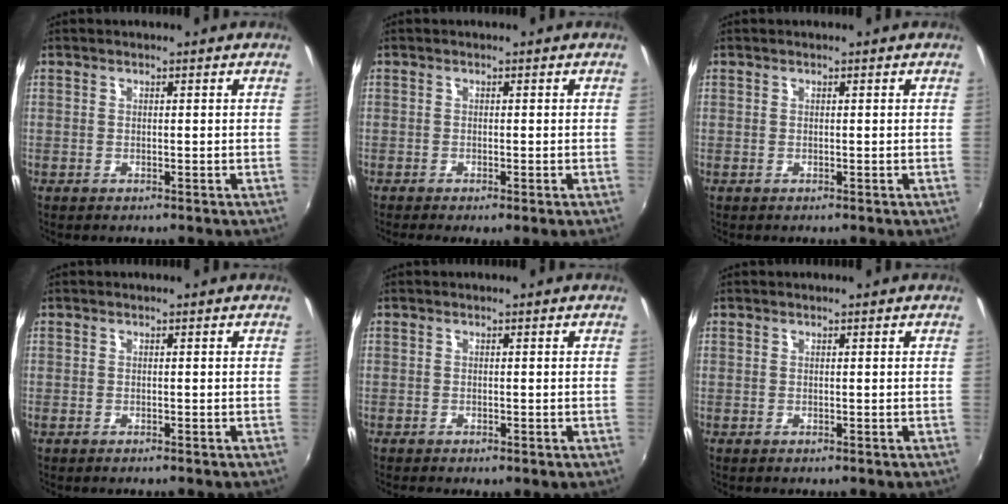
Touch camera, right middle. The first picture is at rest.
{"total": 1.7, "force": [-1.0, -0.1, 1.4], "torque": [-0.024, -0.007, -0.015]}
{"total": 0.0}
{"total": 0.6, "force": [-0.5, 0.0, 0.2], "torque": [-0.003, -0.003, -0.010]}
{"total": 1.4, "force": [-0.8, 0.5, 1.0], "torque": [-0.018, -0.006, -0.011]}
{"total": 0.0}